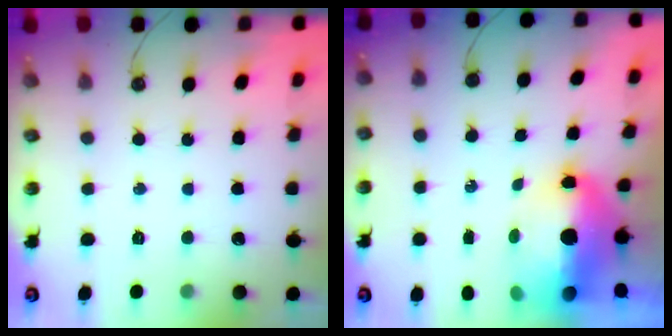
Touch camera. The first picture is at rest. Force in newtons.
{"total": 15.1, "press": 12.0, "slide": 9.3}